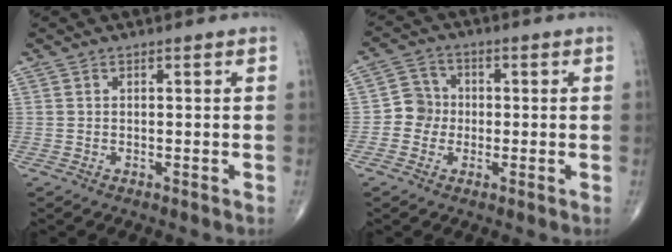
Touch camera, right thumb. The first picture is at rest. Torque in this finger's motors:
{"motor_torque": [-0.05, 0.05, 0.38, -0.30, 0.00]}